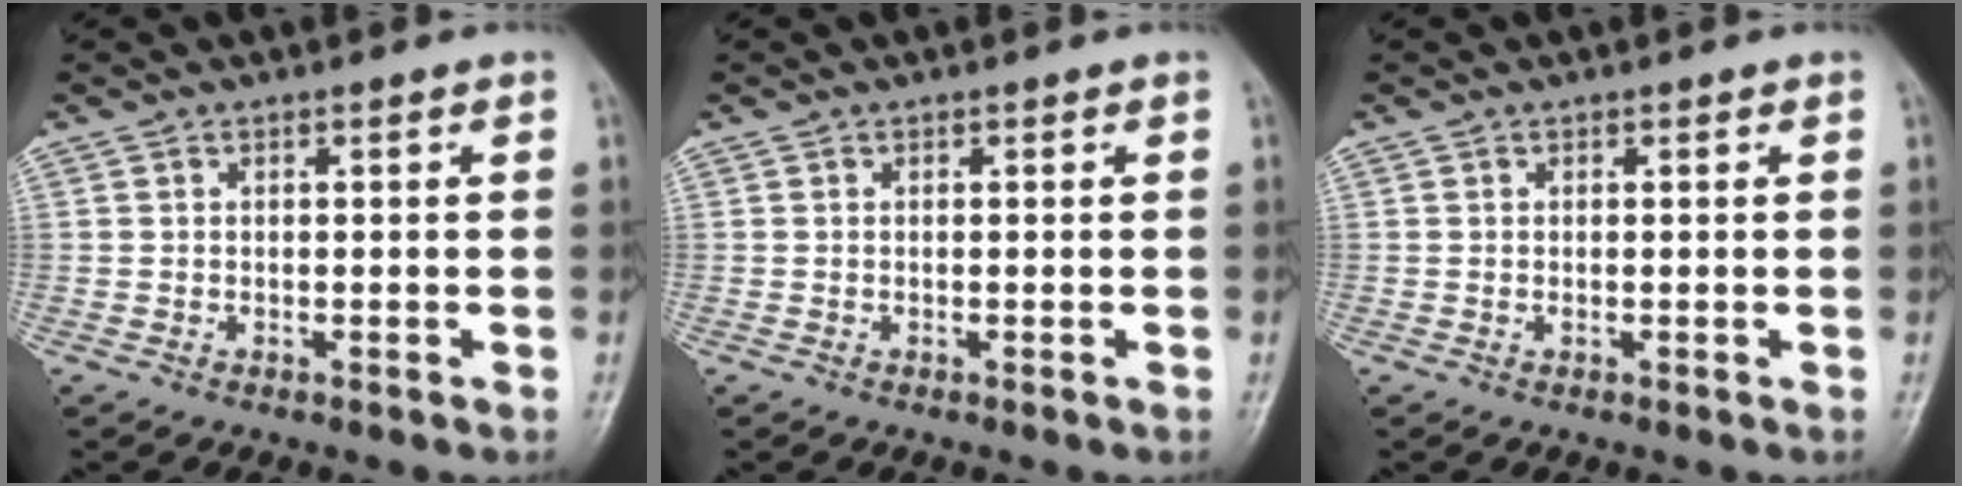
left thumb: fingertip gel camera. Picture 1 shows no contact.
{"total": 0.0}
{"total": 0.0}